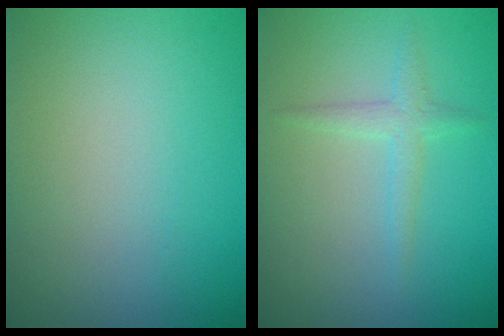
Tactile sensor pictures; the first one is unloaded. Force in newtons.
{"total": 1.6, "press": 1.6, "slide": 0.1}